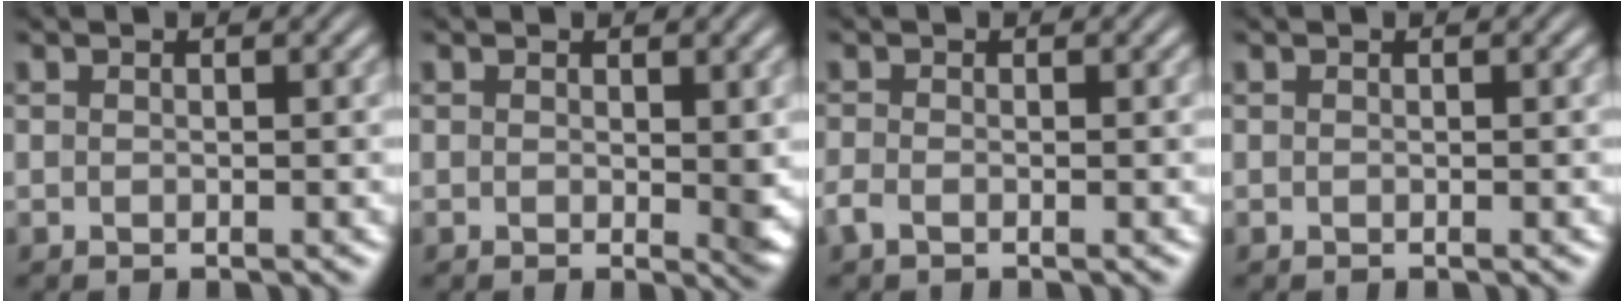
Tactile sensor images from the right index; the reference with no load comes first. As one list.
[{"total": 1.3, "force": [0.3, 0.3, 1.2], "torque": [-0.010, -0.010, 0.007]}, {"total": 1.3, "force": [-1.0, 0.6, 0.6], "torque": [-0.021, -0.009, -0.014]}, {"total": 0.0}]